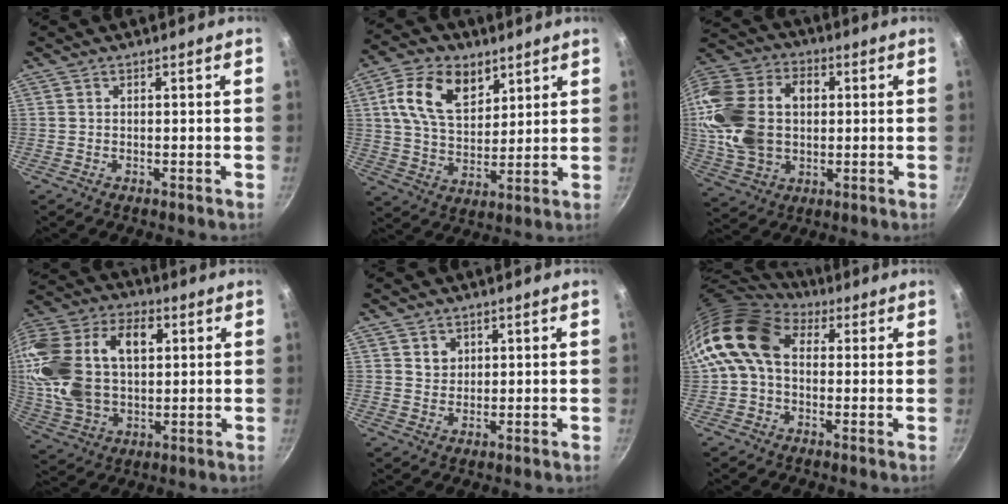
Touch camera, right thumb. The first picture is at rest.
{"total": 13.7, "force": [5.9, 8.7, 8.8], "torque": [-0.135, -0.017, 0.104]}
{"total": 21.3, "force": [1.6, 15.4, 14.5], "torque": [-0.276, 0.024, 0.031]}
{"total": 24.7, "force": [4.6, 16.0, 18.2], "torque": [-0.358, 0.021, 0.081]}
{"total": 2.7, "force": [1.2, 2.4, 0.8], "torque": [0.001, 0.001, 0.022]}
{"total": 12.7, "force": [1.9, 9.3, 8.4], "torque": [-0.136, 0.017, 0.013]}